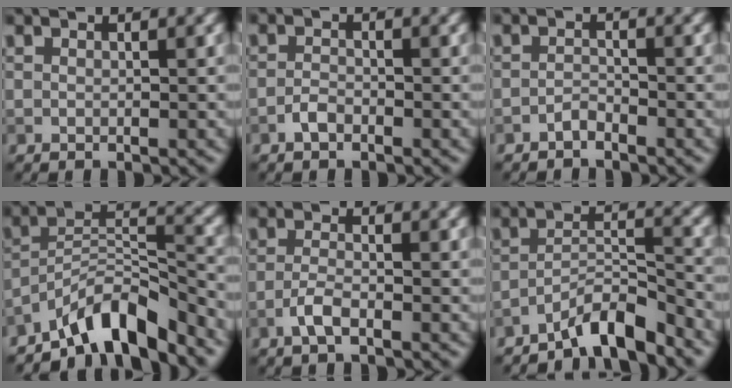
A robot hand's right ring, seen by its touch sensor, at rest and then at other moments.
{"total": 1.2, "force": [-0.9, 0.5, 0.7], "torque": [-0.016, 0.003, -0.020]}
{"total": 1.0, "force": [-0.9, 0.3, 0.4], "torque": [-0.007, 0.003, -0.019]}
{"total": 7.0, "force": [-5.8, 1.4, 3.5], "torque": [-0.051, 0.008, -0.109]}
{"total": 2.0, "force": [-1.1, 0.6, 1.5], "torque": [-0.033, 0.003, -0.027]}
{"total": 4.7, "force": [-4.0, 0.7, 2.4], "torque": [-0.036, 0.008, -0.078]}